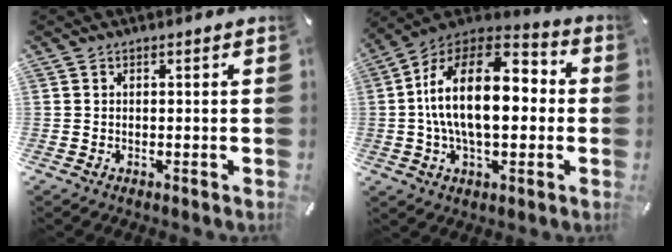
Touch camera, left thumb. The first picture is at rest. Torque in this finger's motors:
{"motor_torque": [0.60, 1.67, 1.74, -1.02, 0.80]}